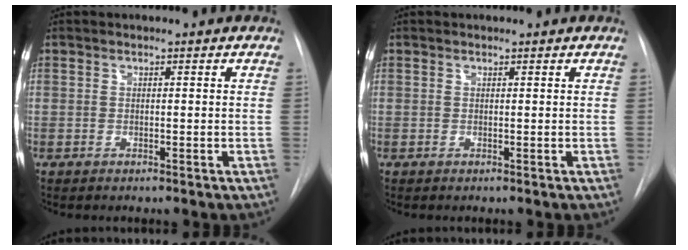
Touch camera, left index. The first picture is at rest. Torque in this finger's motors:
{"motor_torque": [0.19, -0.14, -0.01, -0.01]}